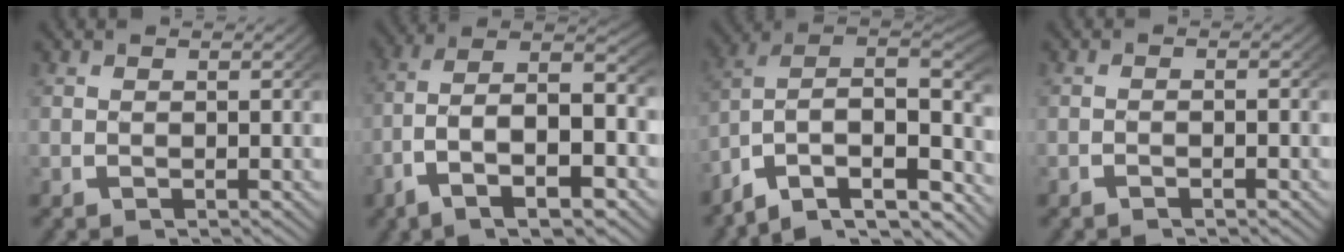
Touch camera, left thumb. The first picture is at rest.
{"total": 12.4, "force": [-1.4, 7.6, 9.7], "torque": [-0.188, -0.034, -0.018]}
{"total": 18.4, "force": [-3.7, 13.8, 11.6], "torque": [-0.223, -0.048, -0.063]}
{"total": 0.9, "force": [-0.8, 0.1, 0.5], "torque": [-0.007, 0.003, -0.019]}